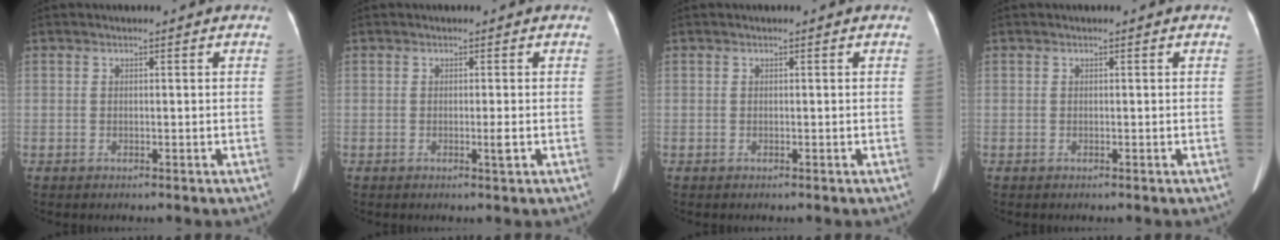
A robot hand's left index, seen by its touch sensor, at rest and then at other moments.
{"total": 1.1, "force": [-0.3, -0.2, 1.1], "torque": [-0.020, -0.004, -0.004]}
{"total": 0.0}
{"total": 0.0}